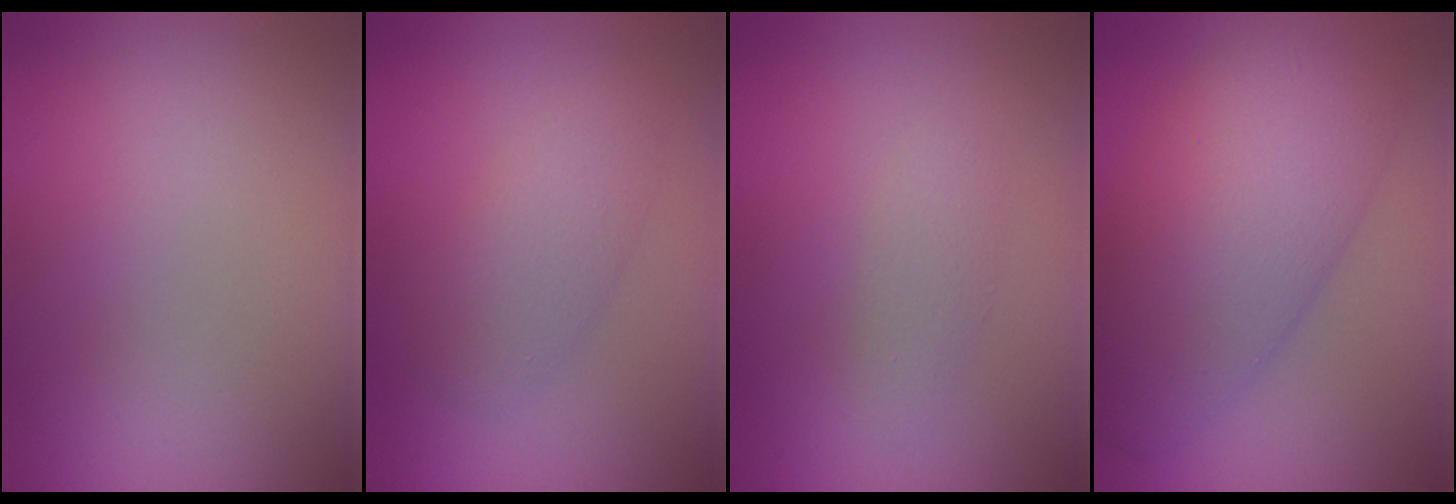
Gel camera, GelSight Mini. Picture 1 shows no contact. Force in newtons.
{"total": 2.9, "press": 2.9, "slide": 0.0}
{"total": 1.4, "press": 1.4, "slide": 0.1}
{"total": 8.4, "press": 8.4, "slide": 0.2}